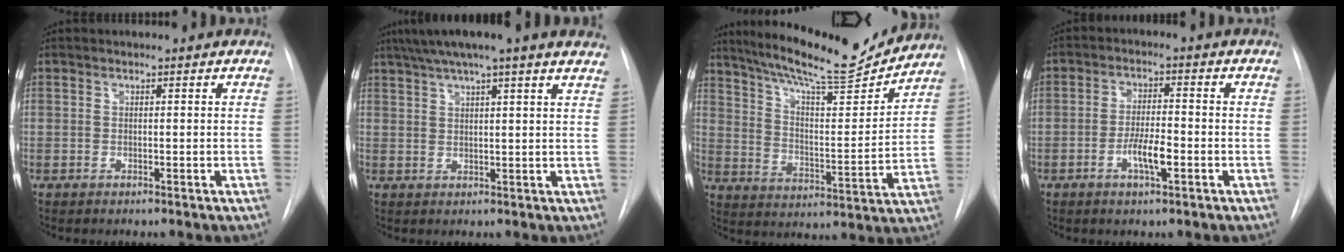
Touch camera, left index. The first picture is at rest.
{"total": 15.1, "force": [12.2, 0.3, 8.9], "torque": [-0.149, 0.046, 0.155]}
{"total": 18.0, "force": [16.5, 1.4, 7.2], "torque": [-0.126, -0.020, 0.249]}
{"total": 5.0, "force": [-2.0, 1.0, 4.5], "torque": [-0.084, 0.000, -0.035]}